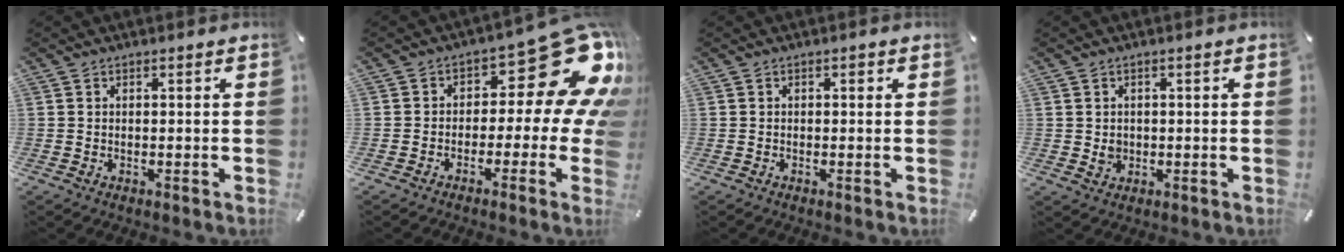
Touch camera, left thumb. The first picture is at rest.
{"total": 20.3, "force": [7.8, 9.8, 16.0], "torque": [-0.198, -0.050, 0.129]}
{"total": 0.8, "force": [-0.1, 0.7, 0.4], "torque": [-0.009, 0.005, -0.005]}
{"total": 2.8, "force": [-0.2, 2.7, 1.0], "torque": [-0.002, -0.003, -0.007]}